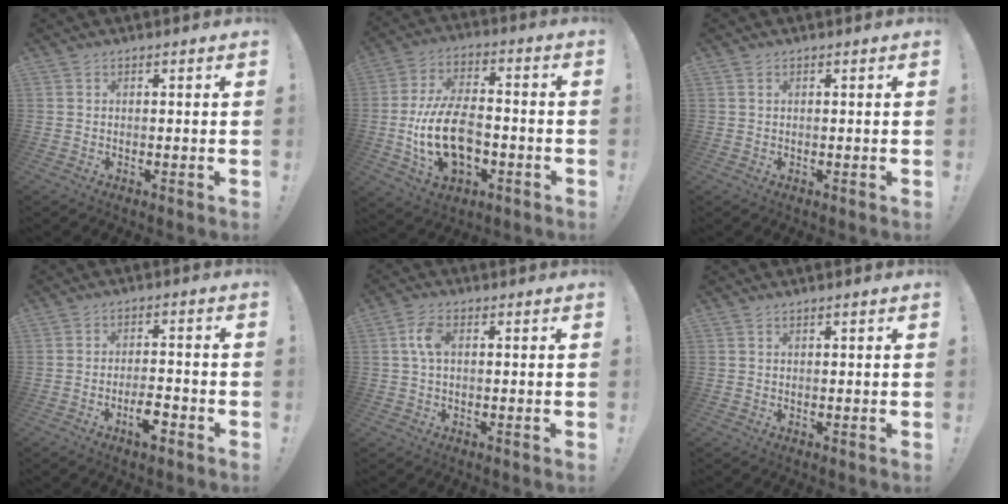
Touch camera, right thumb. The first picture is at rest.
{"total": 18.7, "force": [-4.6, 11.5, 14.0], "torque": [-0.256, 0.023, -0.077]}
{"total": 0.6, "force": [0.3, 0.3, 0.4], "torque": [-0.017, 0.005, 0.008]}
{"total": 6.5, "force": [-3.6, 2.2, 4.9], "torque": [-0.077, 0.015, -0.059]}
{"total": 5.2, "force": [0.8, 2.7, 4.4], "torque": [-0.086, 0.008, 0.012]}
{"total": 0.8, "force": [0.5, 0.1, 0.6], "torque": [-0.014, 0.001, 0.009]}